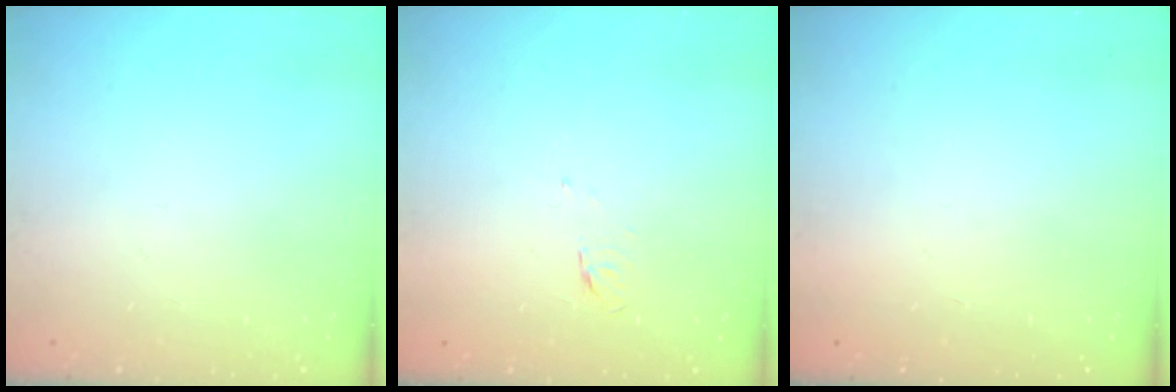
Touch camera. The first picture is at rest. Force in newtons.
{"total": 3.5, "press": 3.4, "slide": 0.8}
{"total": 1.5, "press": 1.5, "slide": 0.1}